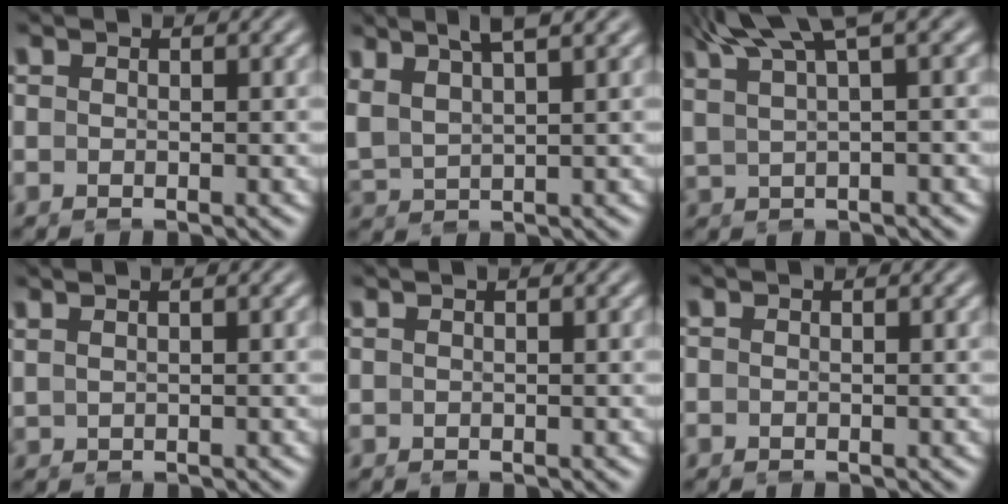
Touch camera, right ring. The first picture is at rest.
{"total": 5.6, "force": [3.3, 3.1, 3.2], "torque": [-0.075, 0.018, 0.054]}
{"total": 5.7, "force": [3.9, 1.1, 4.0], "torque": [-0.049, 0.028, 0.059]}
{"total": 1.4, "force": [1.2, -0.5, 0.5], "torque": [-0.003, 0.014, 0.023]}
{"total": 1.0, "force": [0.6, -0.9, 0.1], "torque": [0.008, 0.009, 0.010]}
{"total": 0.0}